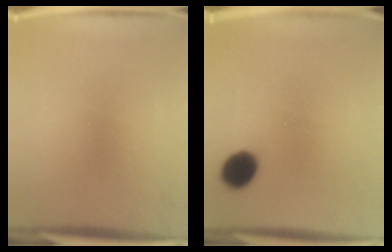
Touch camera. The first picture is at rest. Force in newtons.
{"total": 8.2}